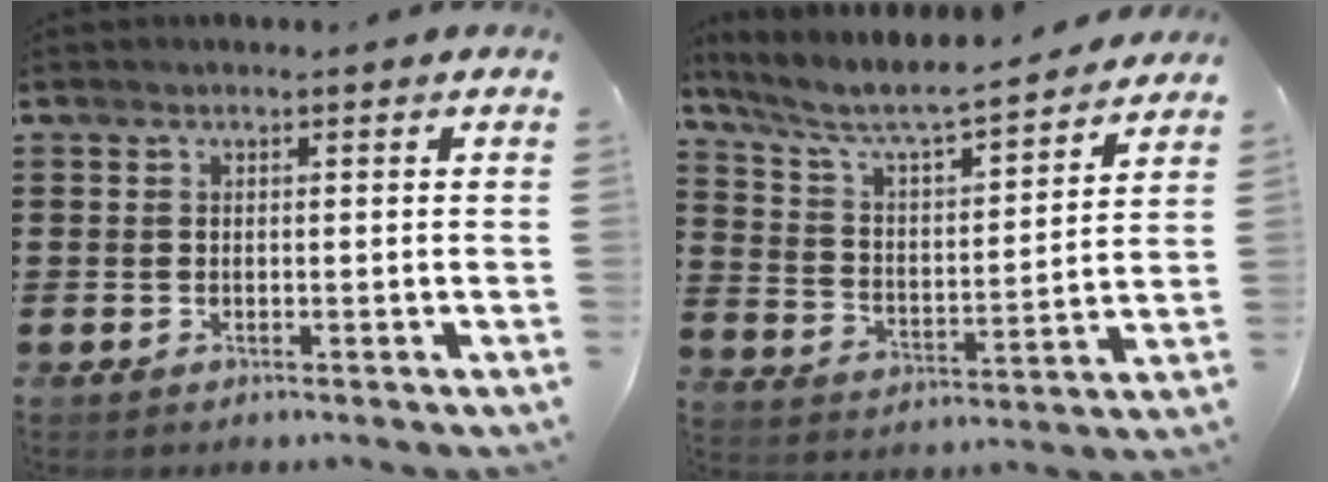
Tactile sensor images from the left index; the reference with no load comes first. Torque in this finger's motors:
{"motor_torque": [1.89, -0.24, 0.78, 0.21]}